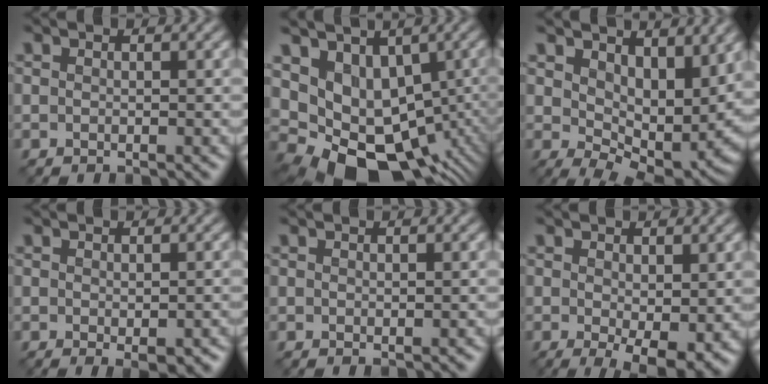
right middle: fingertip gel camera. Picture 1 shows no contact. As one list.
[{"total": 11.1, "force": [-1.1, 8.7, 6.9], "torque": [-0.106, -0.018, 0.008]}, {"total": 7.7, "force": [2.4, 4.5, 5.7], "torque": [-0.102, -0.025, 0.050]}, {"total": 2.0, "force": [-0.8, 0.8, 1.7], "torque": [-0.025, -0.010, -0.005]}, {"total": 0.0}, {"total": 4.6, "force": [-0.8, 1.9, 4.2], "torque": [-0.066, -0.014, -0.008]}]